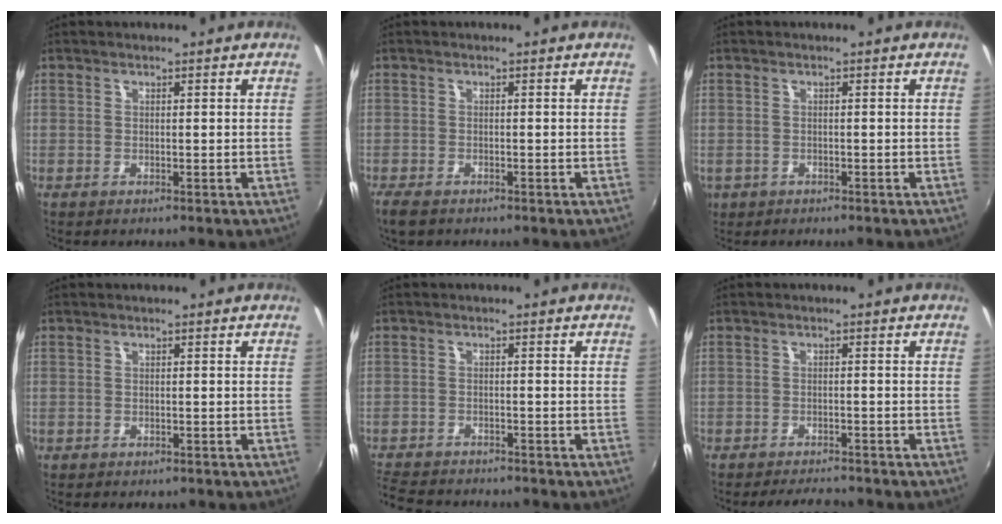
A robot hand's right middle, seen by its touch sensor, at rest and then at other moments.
{"total": 3.1, "force": [-2.4, 1.2, 1.5], "torque": [-0.038, -0.013, -0.045]}
{"total": 3.3, "force": [-1.2, 2.8, 1.3], "torque": [-0.033, -0.007, -0.014]}
{"total": 1.0, "force": [-0.7, 0.7, 0.2], "torque": [-0.007, -0.002, -0.008]}
{"total": 9.0, "force": [-8.2, 2.4, 2.7], "torque": [-0.084, -0.016, -0.139]}
{"total": 5.5, "force": [-5.0, 1.2, 1.8], "torque": [-0.050, -0.006, -0.074]}